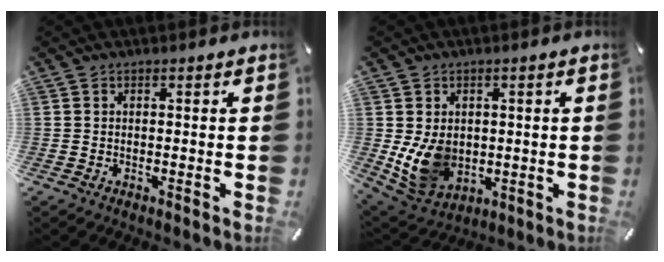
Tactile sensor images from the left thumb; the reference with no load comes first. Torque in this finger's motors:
{"motor_torque": [1.85, 1.85, 1.31, -0.12, 0.12]}